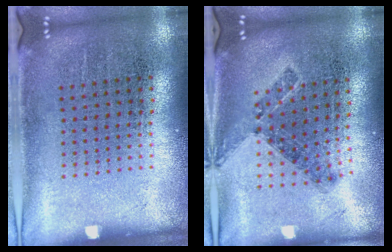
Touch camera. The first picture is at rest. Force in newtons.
{"total": 0.7, "press": 0.7, "slide": 0.3}